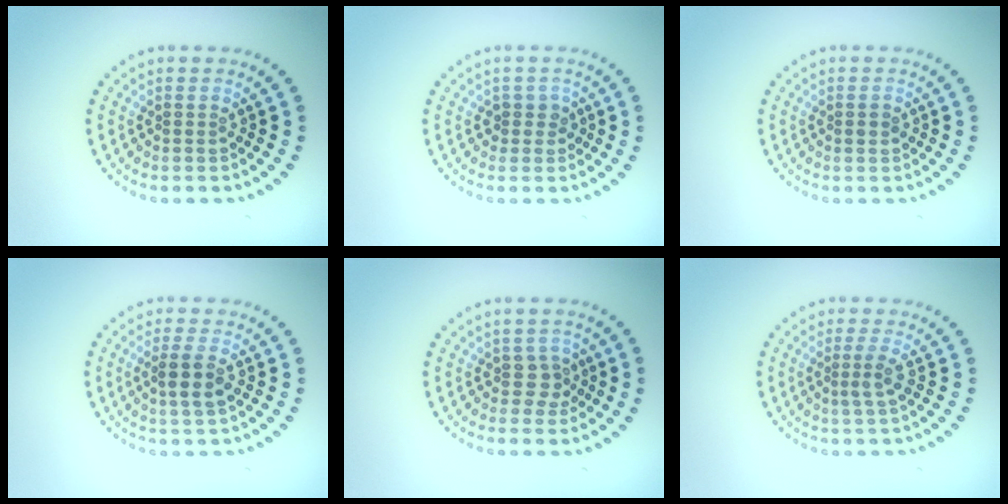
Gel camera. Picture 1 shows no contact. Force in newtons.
{"total": 1.5, "press": 1.3, "slide": 0.8}
{"total": 1.1, "press": 1.1, "slide": 0.2}
{"total": 2.5, "press": 2.3, "slide": 1.0}
{"total": 1.9, "press": 1.6, "slide": 0.9}
{"total": 1.7, "press": 1.2, "slide": 1.2}